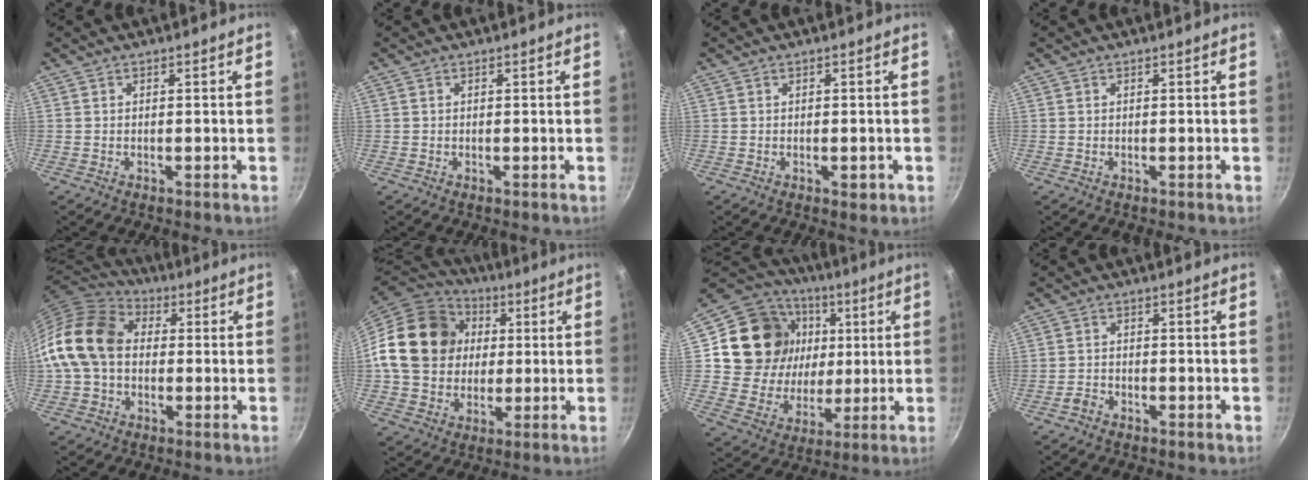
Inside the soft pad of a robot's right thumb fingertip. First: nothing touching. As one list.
[{"total": 0.0}, {"total": 1.9, "force": [-0.6, 0.9, 1.6], "torque": [-0.019, -0.001, -0.007]}, {"total": 0.0}, {"total": 16.5, "force": [0.6, 12.4, 10.8], "torque": [-0.185, 0.033, -0.003]}, {"total": 20.1, "force": [2.5, 16.8, 10.8], "torque": [-0.166, 0.025, 0.038]}, {"total": 21.0, "force": [4.3, 18.1, 9.9], "torque": [-0.165, 0.004, 0.080]}, {"total": 2.0, "force": [-1.5, 1.1, 0.7], "torque": [-0.012, 0.020, -0.028]}]